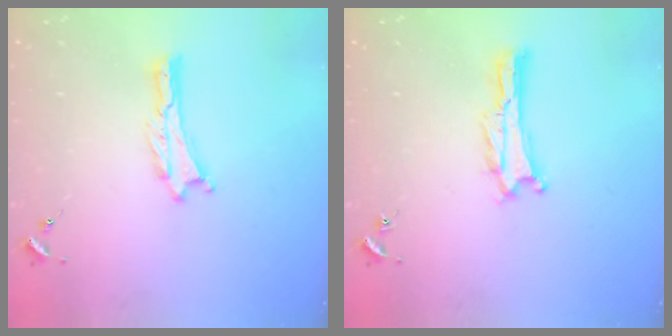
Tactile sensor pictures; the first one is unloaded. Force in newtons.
{"total": 0.0}